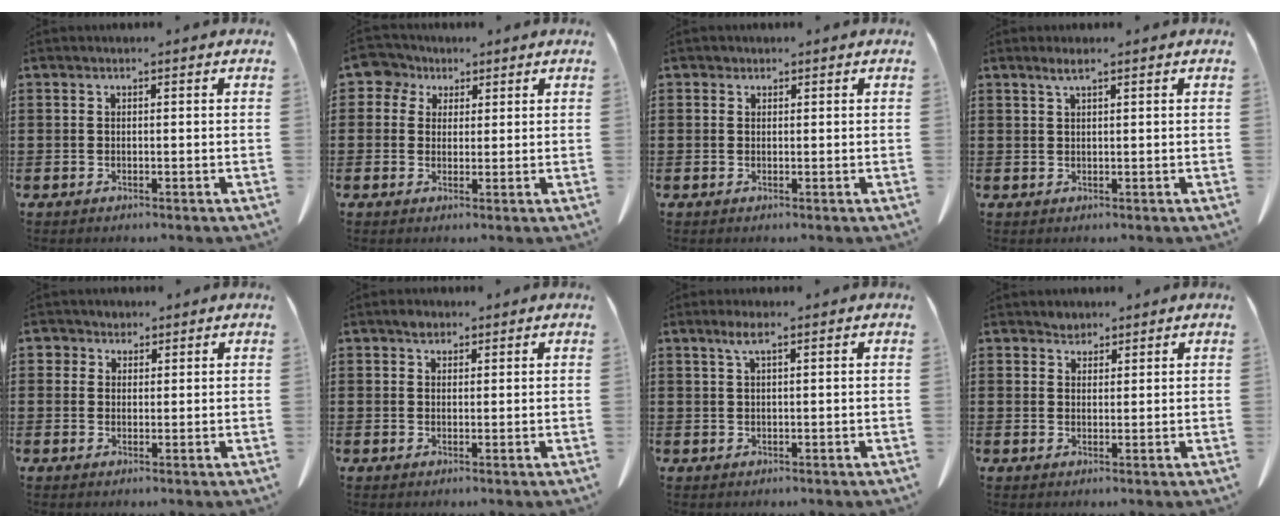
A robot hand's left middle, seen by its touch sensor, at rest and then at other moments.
{"total": 4.3, "force": [2.2, 3.6, 1.0], "torque": [-0.036, 0.006, 0.035]}
{"total": 0.6, "force": [0.4, 0.4, 0.0], "torque": [-0.002, 0.002, 0.008]}
{"total": 1.6, "force": [1.1, 0.1, 1.2], "torque": [-0.025, 0.000, 0.020]}
{"total": 2.4, "force": [1.7, 1.7, 0.3], "torque": [-0.008, 0.006, 0.031]}
{"total": 1.6, "force": [1.2, 0.9, 0.5], "torque": [-0.004, -0.001, 0.022]}
{"total": 2.2, "force": [1.0, 0.3, 2.0], "torque": [-0.042, 0.003, 0.017]}
{"total": 1.7, "force": [1.6, 0.7, -0.1], "torque": [-0.003, 0.003, 0.031]}